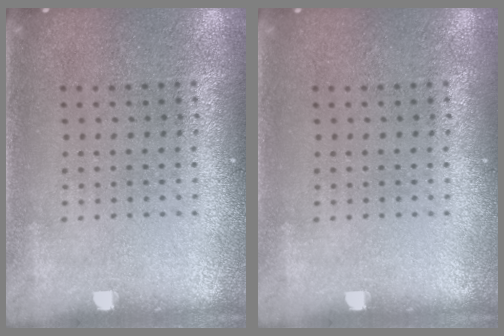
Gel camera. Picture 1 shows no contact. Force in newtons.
{"total": 0.0}